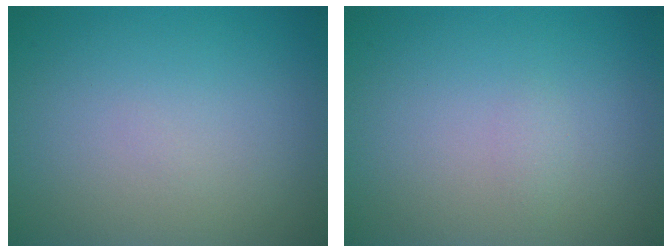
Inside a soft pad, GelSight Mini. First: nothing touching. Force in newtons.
{"total": 0.6, "press": 0.6, "slide": 0.1}